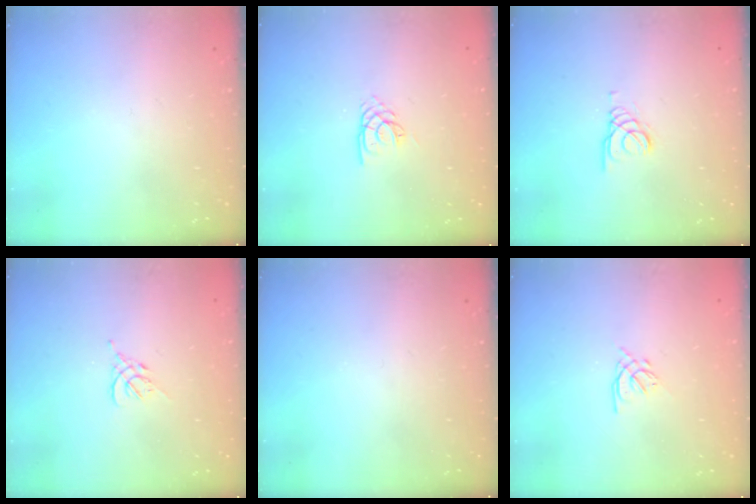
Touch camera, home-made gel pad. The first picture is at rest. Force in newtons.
{"total": 1.9, "press": 1.9, "slide": 0.2}
{"total": 1.5, "press": 1.5, "slide": 0.1}
{"total": 1.2, "press": 1.1, "slide": 0.5}
{"total": 0.0}
{"total": 1.6, "press": 1.5, "slide": 0.6}